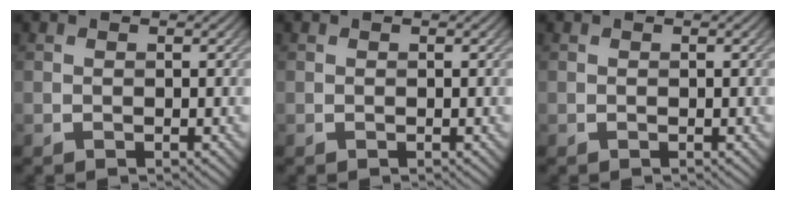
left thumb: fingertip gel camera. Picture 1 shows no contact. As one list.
[{"total": 0.0}, {"total": 0.0}]